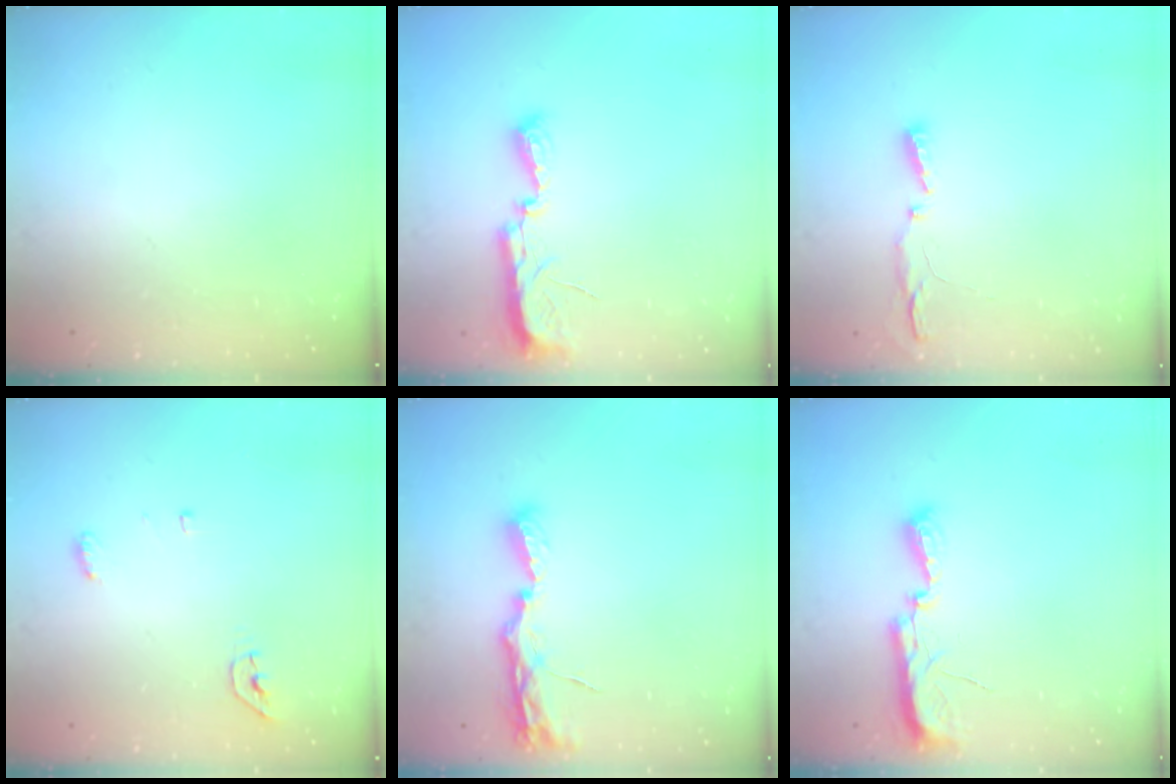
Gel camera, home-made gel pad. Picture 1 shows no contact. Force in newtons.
{"total": 7.9, "press": 7.8, "slide": 0.8}
{"total": 3.5, "press": 3.4, "slide": 0.8}
{"total": 4.3, "press": 4.2, "slide": 1.0}
{"total": 8.0, "press": 8.0, "slide": 0.7}
{"total": 7.4, "press": 7.4, "slide": 0.7}